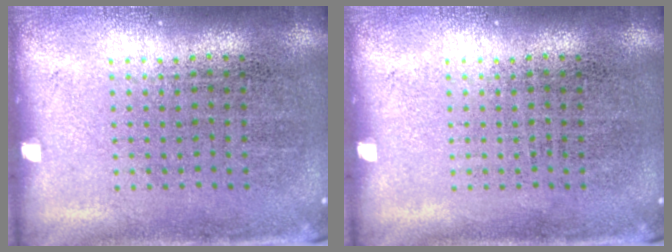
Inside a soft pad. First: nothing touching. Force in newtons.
{"total": 0.0}